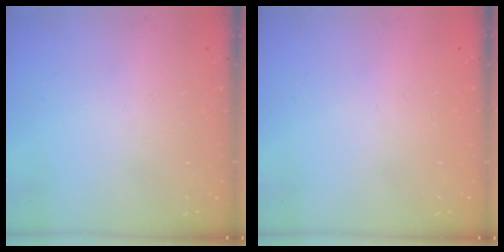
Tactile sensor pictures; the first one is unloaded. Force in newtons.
{"total": 0.0}